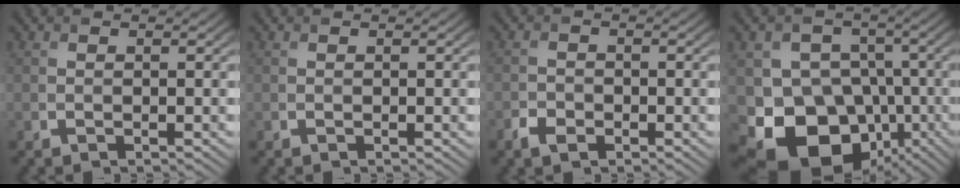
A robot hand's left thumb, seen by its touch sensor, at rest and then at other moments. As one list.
[{"total": 0.0}, {"total": 2.2, "force": [-1.4, 1.4, 1.0], "torque": [-0.022, -0.002, -0.030]}, {"total": 14.3, "force": [-5.6, 11.3, 6.9], "torque": [-0.125, -0.026, -0.101]}]